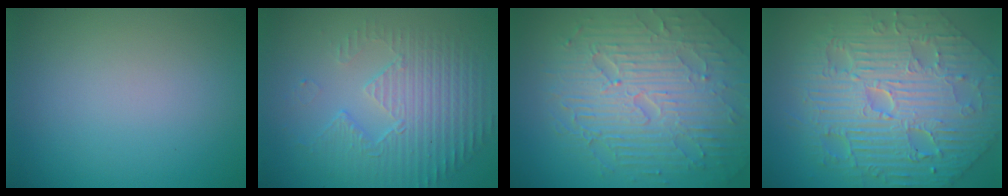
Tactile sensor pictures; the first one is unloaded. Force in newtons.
{"total": 5.4, "press": 3.7, "slide": 3.9}
{"total": 9.6, "press": 6.4, "slide": 7.1}
{"total": 11.6, "press": 7.7, "slide": 8.7}